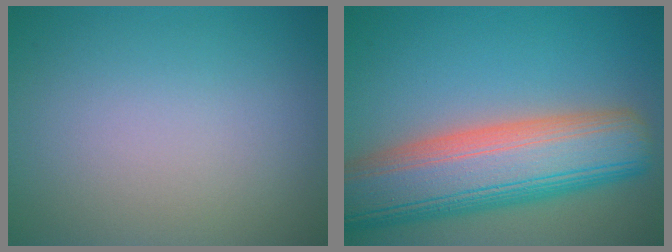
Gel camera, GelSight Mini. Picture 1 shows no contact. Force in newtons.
{"total": 12.1, "press": 12.0, "slide": 1.3}